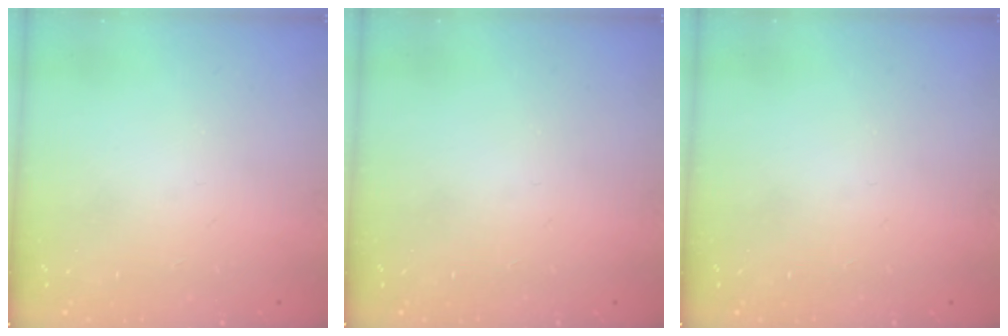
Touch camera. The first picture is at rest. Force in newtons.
{"total": 0.0}
{"total": 0.0}